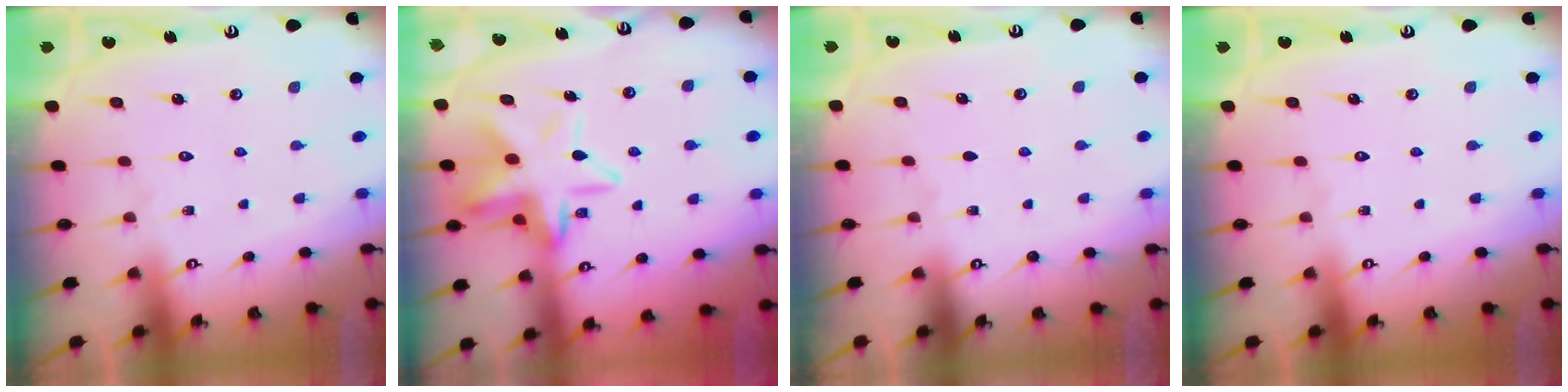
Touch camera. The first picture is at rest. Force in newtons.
{"total": 13.9, "press": 13.8, "slide": 1.6}
{"total": 0.0}
{"total": 0.0}